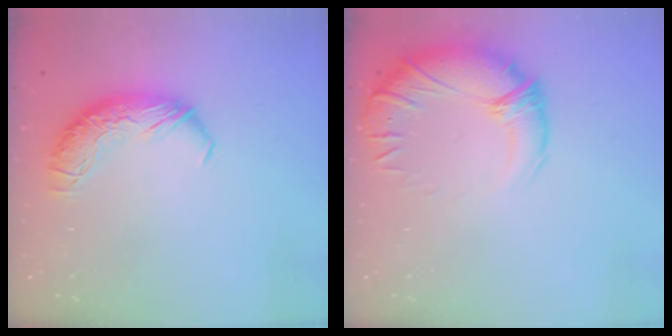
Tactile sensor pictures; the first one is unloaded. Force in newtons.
{"total": 3.3, "press": 0.6, "slide": 3.2}